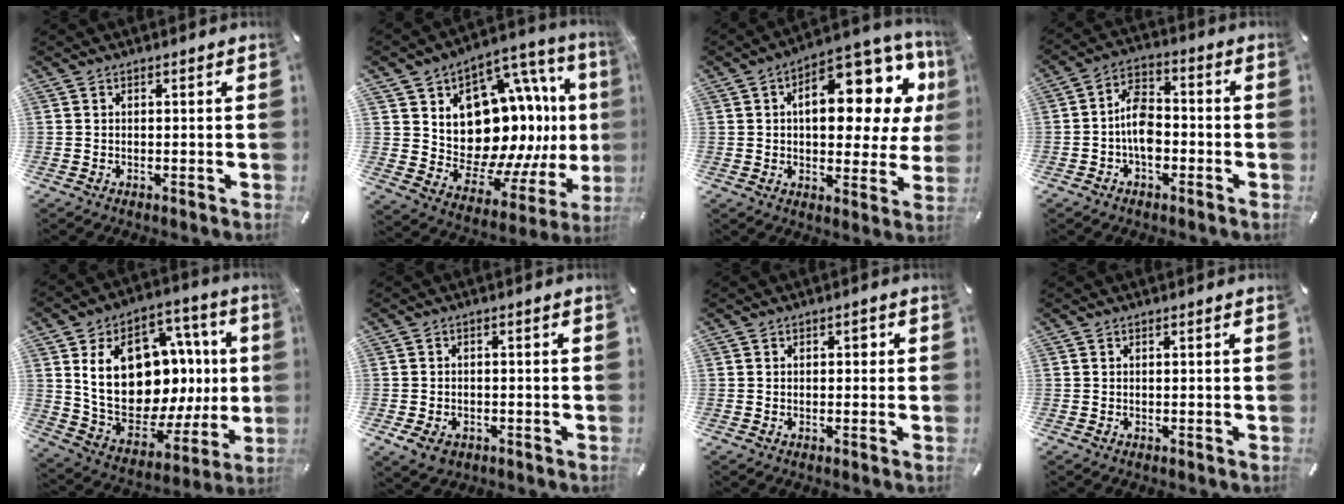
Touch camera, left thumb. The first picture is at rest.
{"total": 20.1, "force": [3.8, 15.1, 12.7], "torque": [-0.180, -0.059, 0.099]}
{"total": 18.2, "force": [6.8, 9.3, 14.1], "torque": [-0.186, -0.058, 0.107]}
{"total": 8.0, "force": [-2.3, 5.1, 5.8], "torque": [-0.107, 0.021, -0.039]}
{"total": 24.3, "force": [4.3, 17.4, 16.4], "torque": [-0.269, -0.034, 0.101]}
{"total": 3.7, "force": [-2.0, 2.8, 1.5], "torque": [-0.037, 0.006, -0.038]}
{"total": 1.4, "force": [0.0, 1.0, 1.0], "torque": [-0.013, 0.005, -0.005]}
{"total": 0.0}